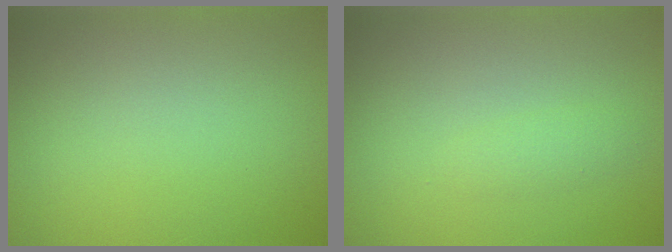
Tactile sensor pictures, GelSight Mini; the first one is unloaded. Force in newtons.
{"total": 1.0, "press": 1.0, "slide": 0.1}